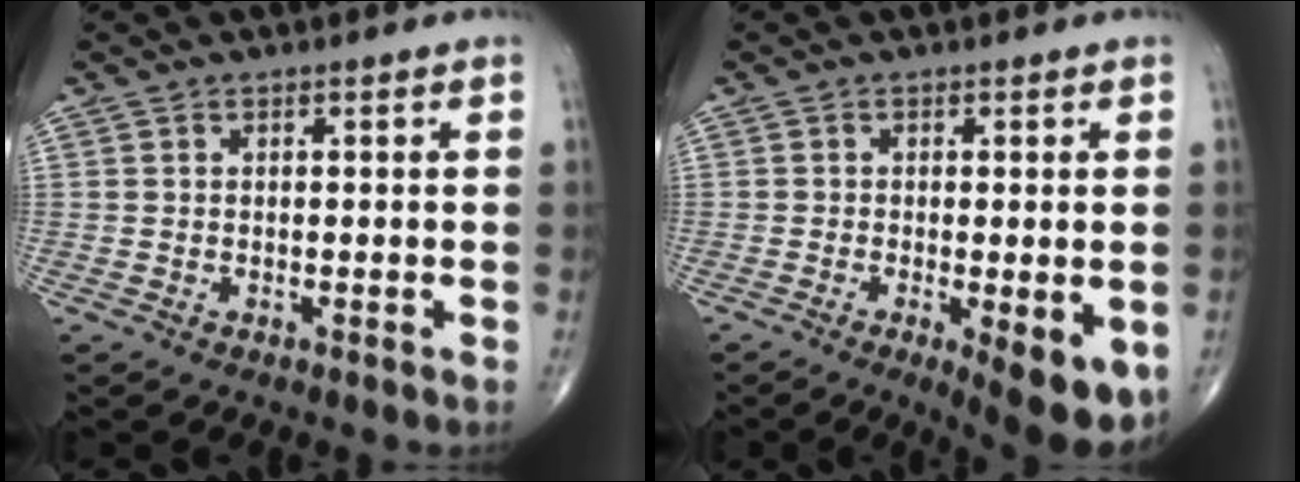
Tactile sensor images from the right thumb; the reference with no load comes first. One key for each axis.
{"total": 8.6, "fx": -3.1, "fy": 2.6, "fz": 7.6, "tx": -0.100, "ty": -0.019, "tz": -0.042}